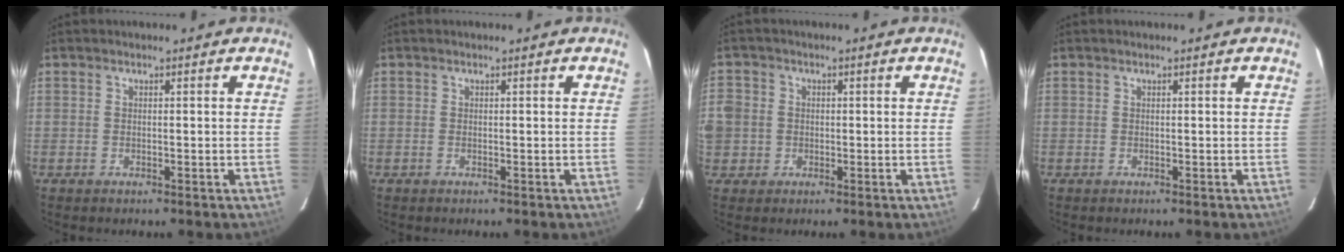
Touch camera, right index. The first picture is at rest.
{"total": 0.5, "force": [-0.1, 0.1, 0.5], "torque": [-0.011, 0.001, -0.002]}
{"total": 6.6, "force": [-0.8, 6.3, 1.8], "torque": [-0.057, 0.018, -0.010]}
{"total": 0.0}